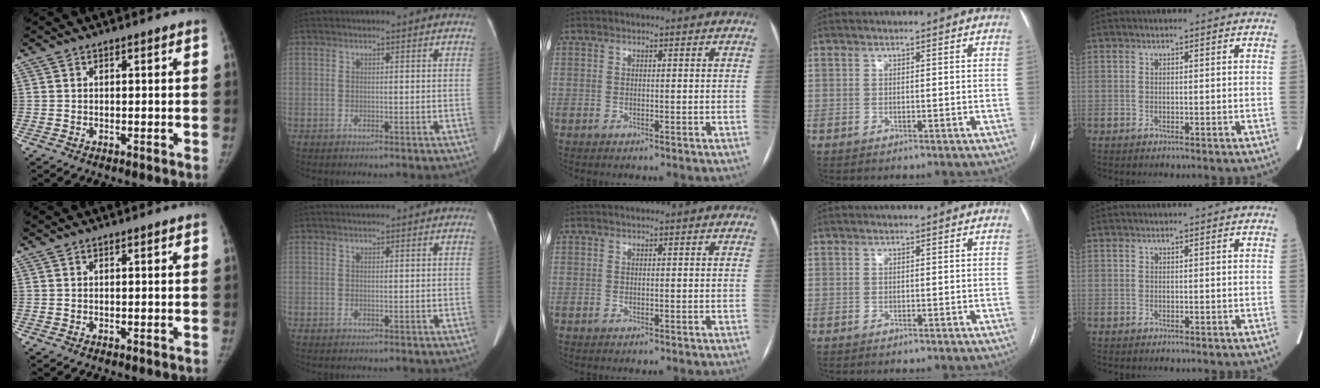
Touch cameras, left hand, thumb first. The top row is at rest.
{}